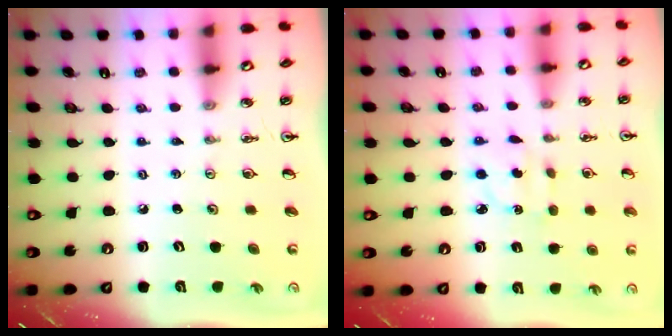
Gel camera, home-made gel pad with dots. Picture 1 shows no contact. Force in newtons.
{"total": 3.0, "press": 2.9, "slide": 0.6}